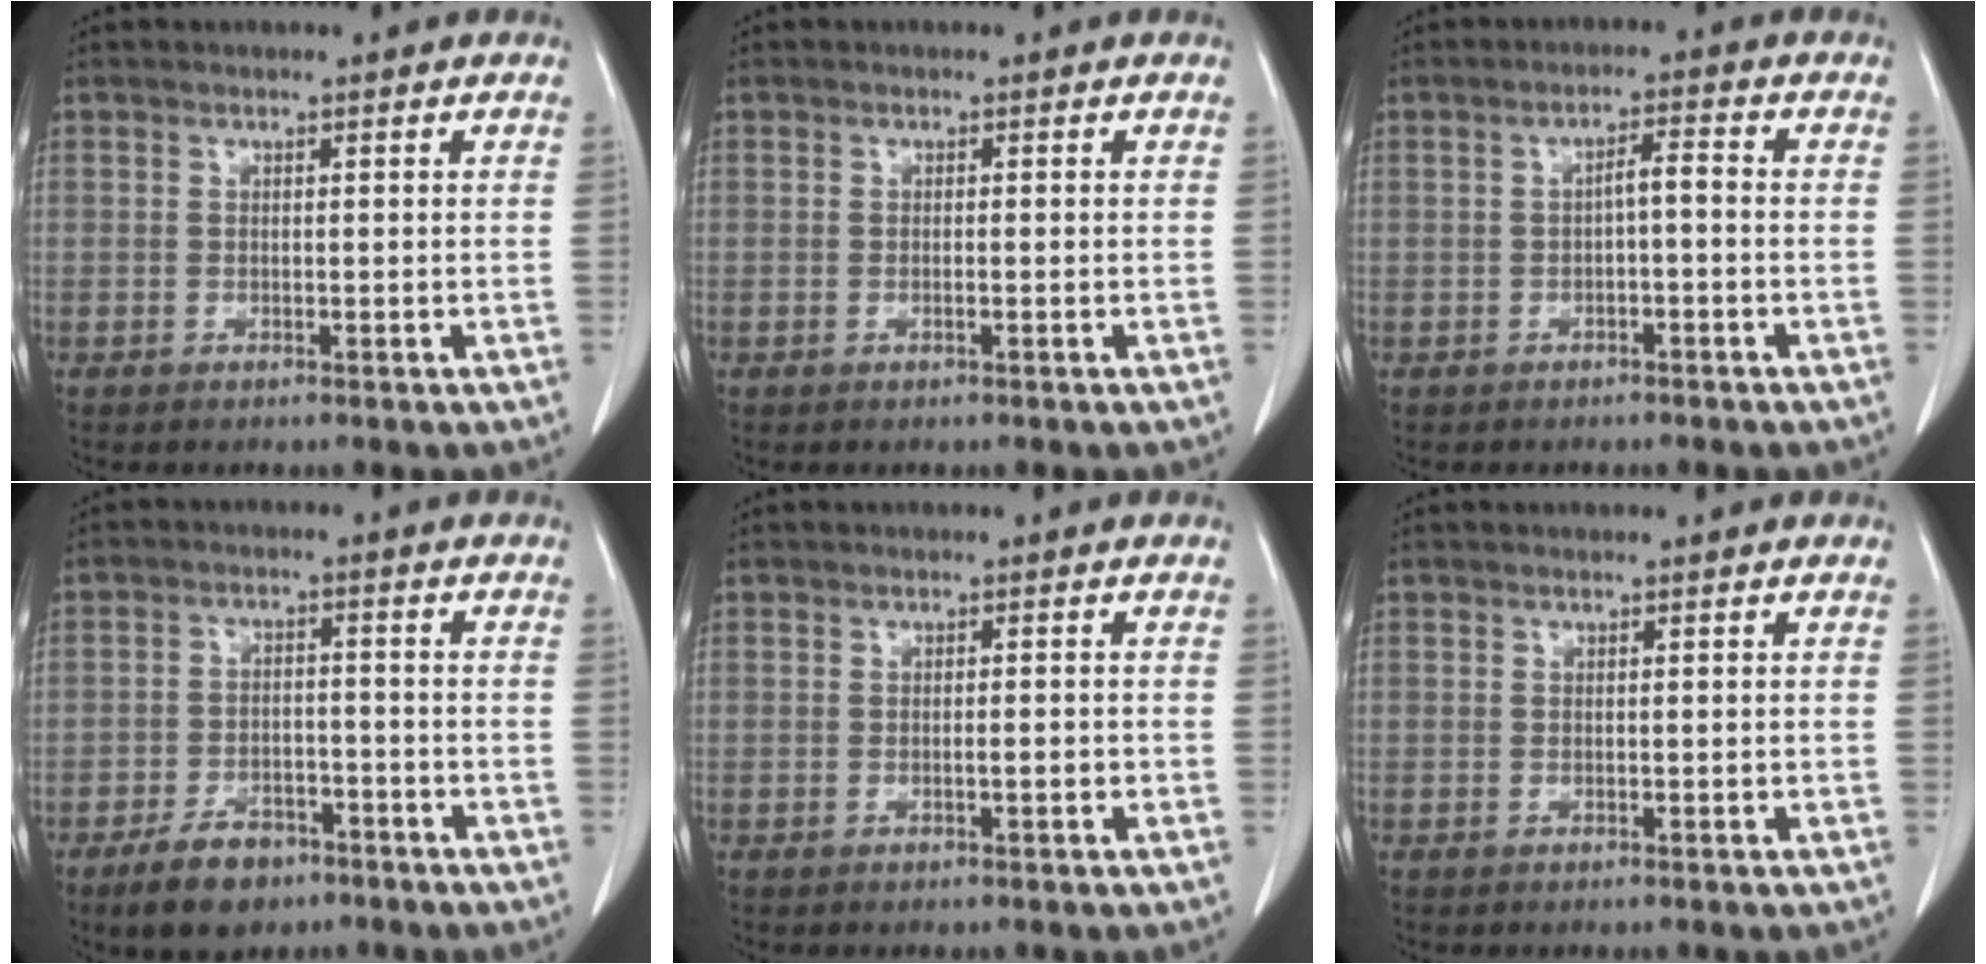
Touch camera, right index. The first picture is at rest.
{"total": 0.7, "force": [-0.2, 0.2, 0.7], "torque": [-0.016, 0.000, -0.003]}
{"total": 3.2, "force": [-0.5, 0.9, 3.0], "torque": [-0.056, 0.016, -0.004]}
{"total": 7.7, "force": [-5.2, 4.1, 4.0], "torque": [-0.076, 0.001, -0.084]}
{"total": 1.6, "force": [-0.5, 0.5, 1.5], "torque": [-0.030, 0.001, -0.007]}
{"total": 0.0}